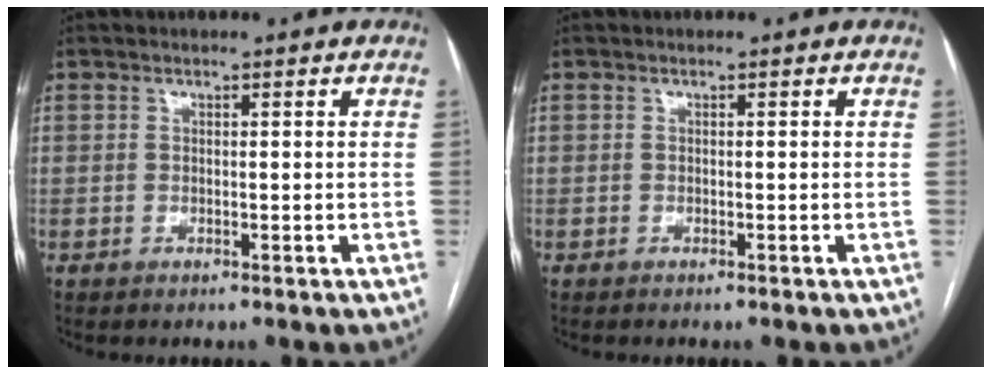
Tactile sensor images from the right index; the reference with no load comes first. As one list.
[{"total": 0.0}]